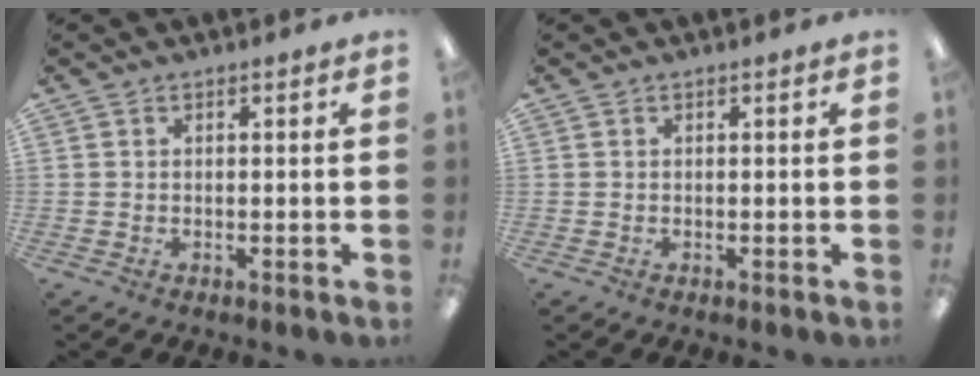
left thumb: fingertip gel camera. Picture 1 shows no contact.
{"total": 0.0}